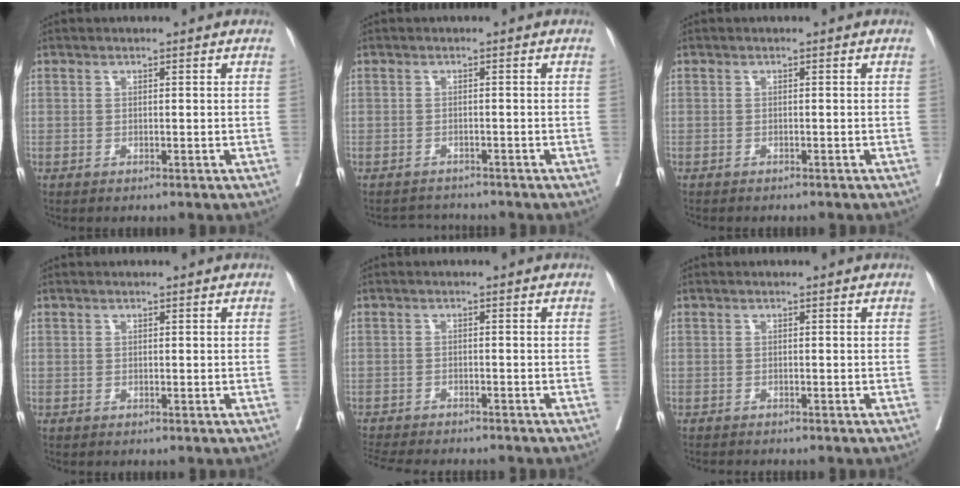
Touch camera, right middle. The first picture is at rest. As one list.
[{"total": 2.2, "force": [-2.0, 0.1, -0.8], "torque": [0.012, -0.012, -0.031]}, {"total": 2.5, "force": [-2.3, 0.4, 0.9], "torque": [-0.016, -0.006, -0.026]}, {"total": 0.0}, {"total": 12.0, "force": [-10.8, 2.3, 4.7], "torque": [-0.085, -0.016, -0.145]}, {"total": 2.0, "force": [-1.9, -0.1, 0.6], "torque": [-0.010, -0.005, -0.024]}]